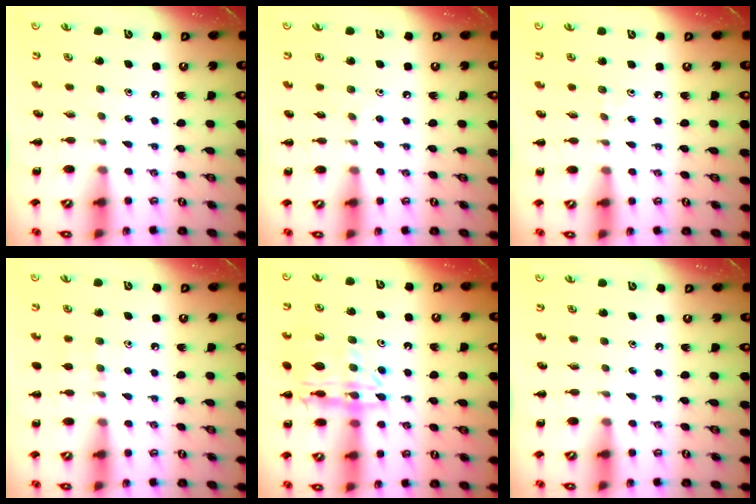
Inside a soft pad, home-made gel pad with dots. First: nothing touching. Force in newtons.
{"total": 4.0, "press": 3.7, "slide": 1.5}
{"total": 2.2, "press": 2.1, "slide": 0.9}
{"total": 6.1, "press": 5.6, "slide": 2.4}
{"total": 17.7, "press": 17.6, "slide": 2.0}
{"total": 0.0}